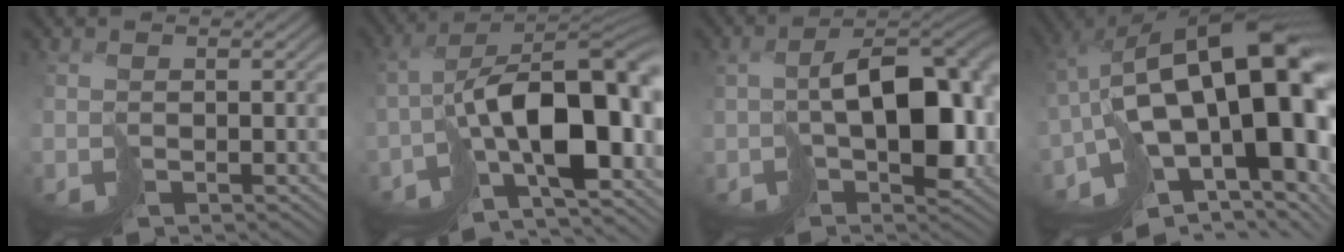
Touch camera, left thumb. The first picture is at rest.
{"total": 15.2, "force": [-5.5, 6.5, 12.6], "torque": [-0.186, -0.009, -0.084]}
{"total": 11.8, "force": [-0.9, 6.6, 9.7], "torque": [-0.149, -0.010, 0.001]}
{"total": 19.5, "force": [-3.2, 10.2, 16.3], "torque": [-0.240, -0.010, -0.030]}